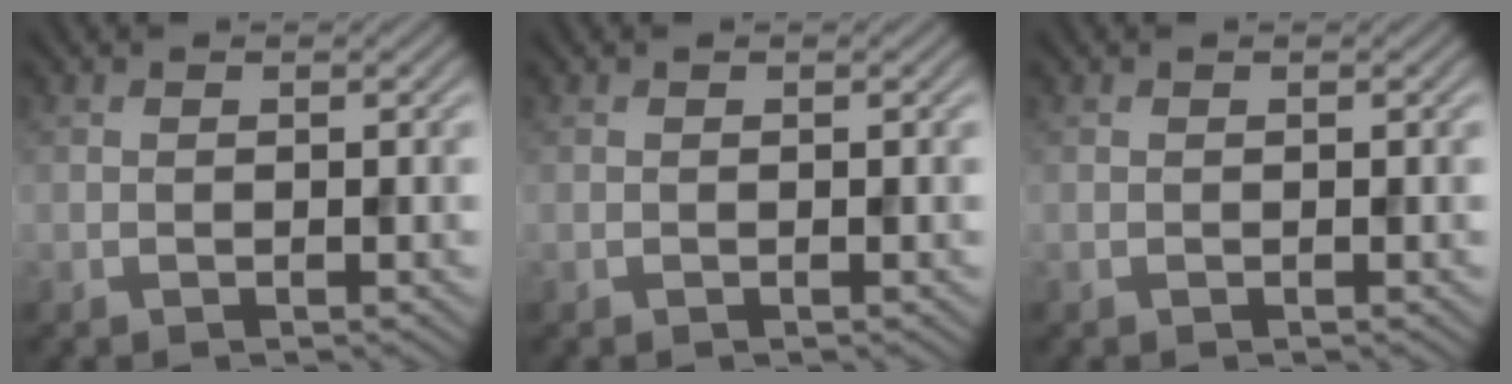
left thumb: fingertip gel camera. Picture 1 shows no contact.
{"total": 0.0}
{"total": 0.0}